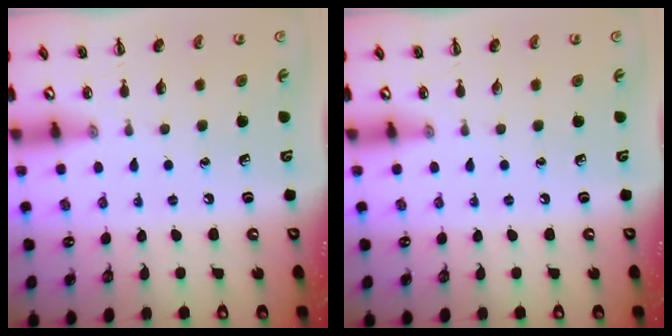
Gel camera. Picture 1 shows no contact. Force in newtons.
{"total": 0.0}